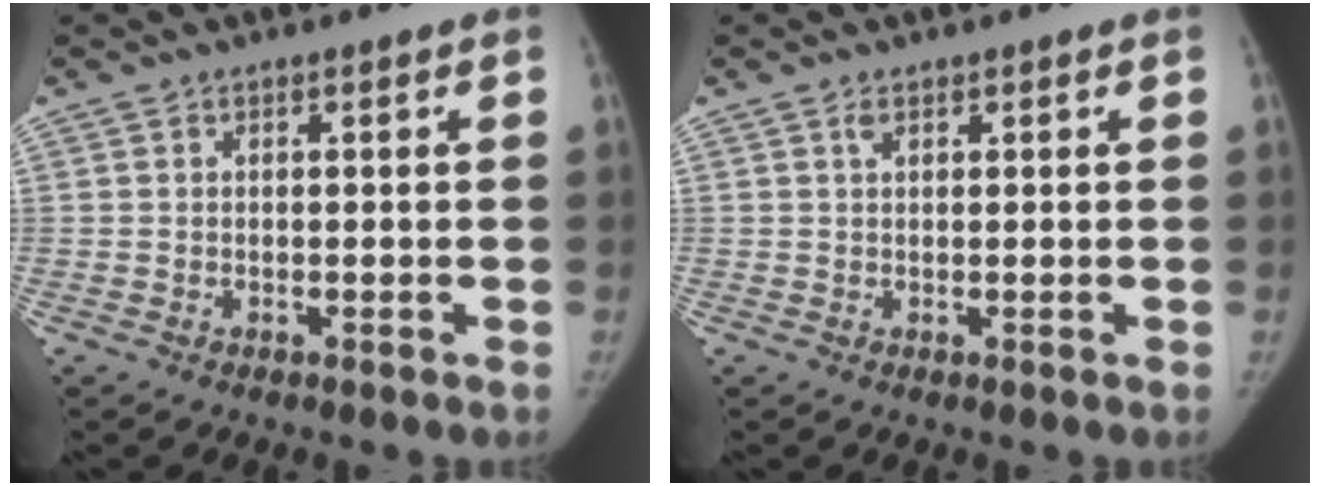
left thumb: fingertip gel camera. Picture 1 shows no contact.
{"total": 1.1, "force": [0.7, 0.7, 0.5], "torque": [-0.005, -0.003, 0.012]}